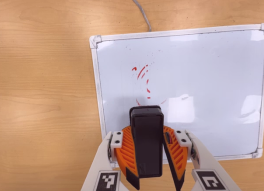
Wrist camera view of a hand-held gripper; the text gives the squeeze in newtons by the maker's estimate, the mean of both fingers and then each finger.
{"total": 11.2, "left": 10.5, "right": 12.0}